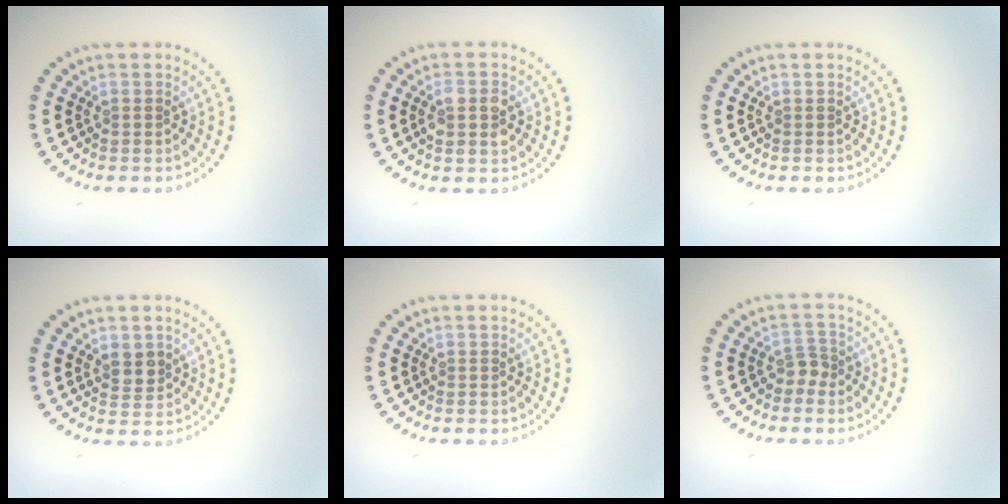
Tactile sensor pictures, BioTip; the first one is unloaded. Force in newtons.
{"total": 2.7, "press": 2.7, "slide": 0.3}
{"total": 0.0}
{"total": 1.8, "press": 1.7, "slide": 0.7}
{"total": 0.0}
{"total": 1.5, "press": 1.0, "slide": 1.0}